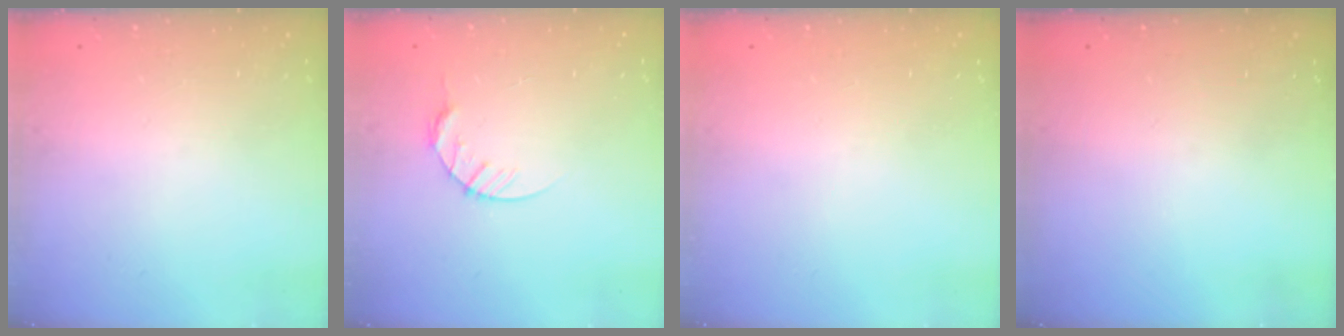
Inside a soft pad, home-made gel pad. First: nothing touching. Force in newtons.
{"total": 5.1, "press": 5.0, "slide": 0.6}
{"total": 0.0}
{"total": 0.0}